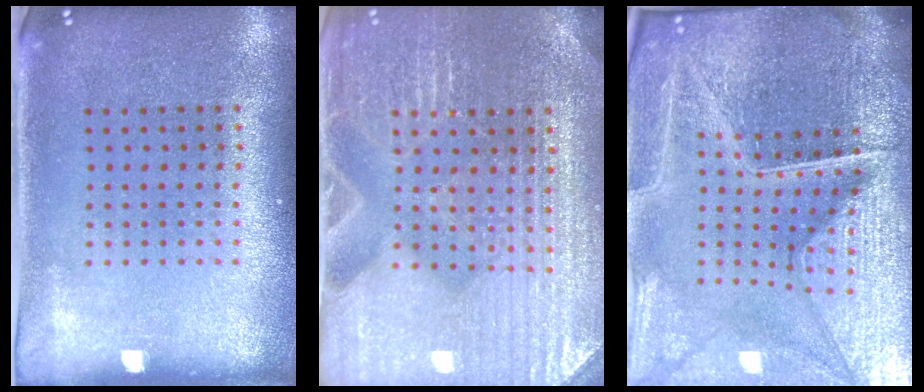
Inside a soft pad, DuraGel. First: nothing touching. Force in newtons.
{"total": 4.4, "press": 4.3, "slide": 1.2}
{"total": 6.6, "press": 5.9, "slide": 3.0}